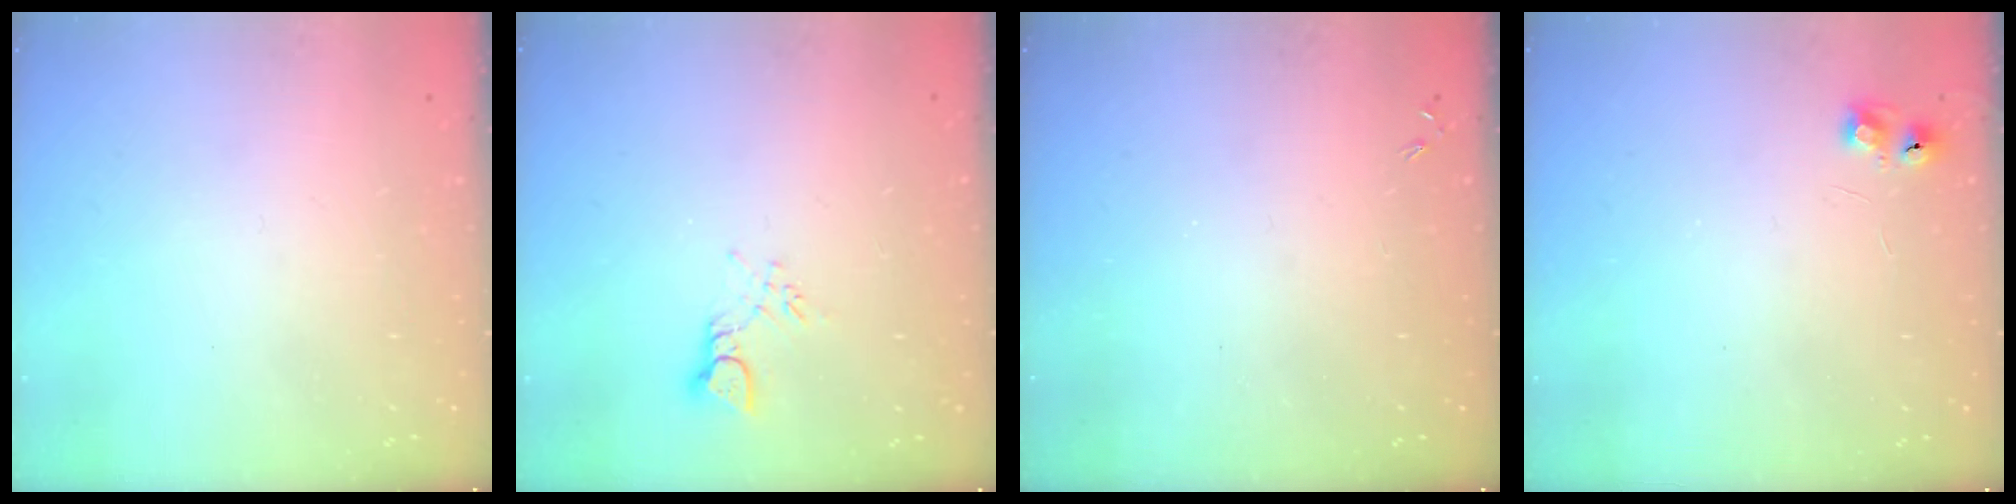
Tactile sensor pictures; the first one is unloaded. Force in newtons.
{"total": 2.7, "press": 2.7, "slide": 0.4}
{"total": 0.0}
{"total": 6.2, "press": 6.1, "slide": 1.0}